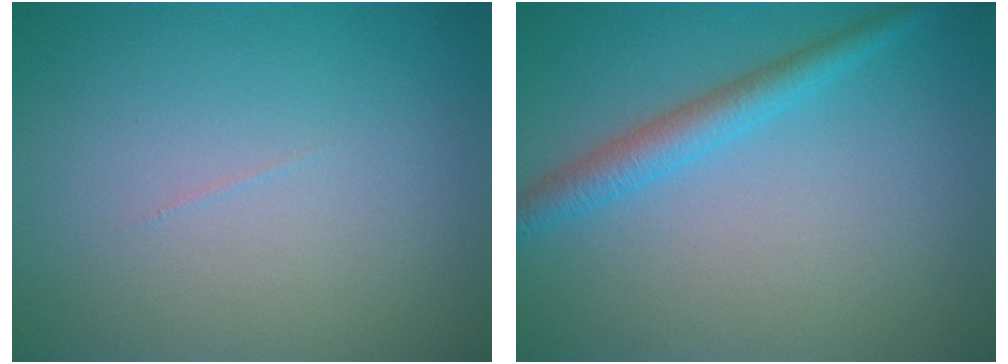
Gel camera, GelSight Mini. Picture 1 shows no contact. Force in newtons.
{"total": 2.8, "press": 2.8, "slide": 0.0}